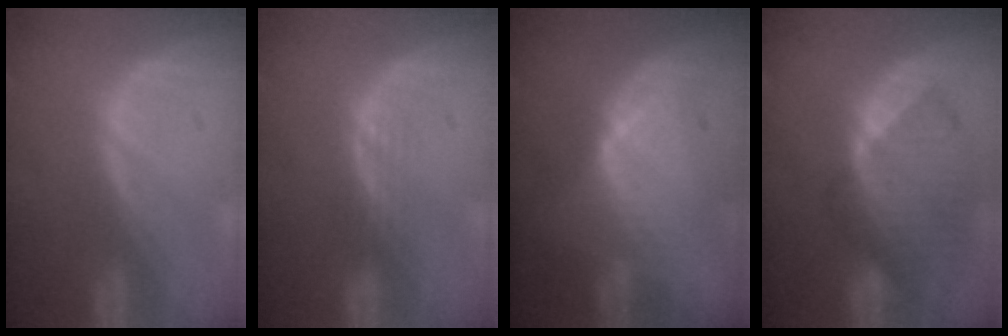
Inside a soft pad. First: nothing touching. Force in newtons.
{"total": 1.9, "press": 1.9, "slide": 0.3}
{"total": 8.1, "press": 7.1, "slide": 3.9}
{"total": 9.9, "press": 8.6, "slide": 5.0}